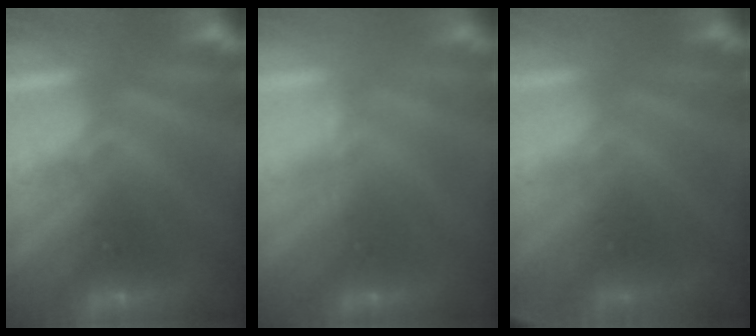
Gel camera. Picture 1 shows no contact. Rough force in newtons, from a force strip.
{"total": 2.4}
{"total": 2.8}